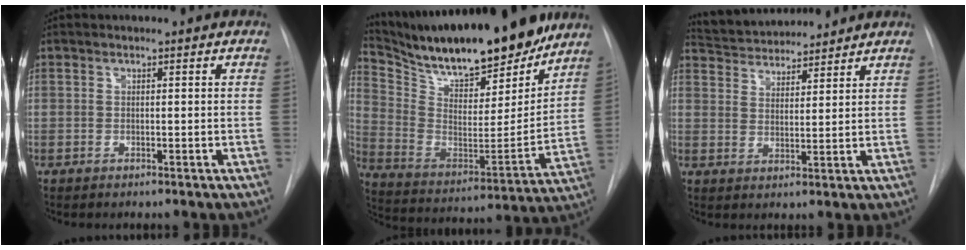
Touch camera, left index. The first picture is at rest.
{"total": 26.9, "force": [22.5, 6.2, 13.5], "torque": [-0.241, -0.018, 0.346]}
{"total": 11.4, "force": [10.8, 2.5, 2.7], "torque": [-0.045, 0.023, 0.174]}